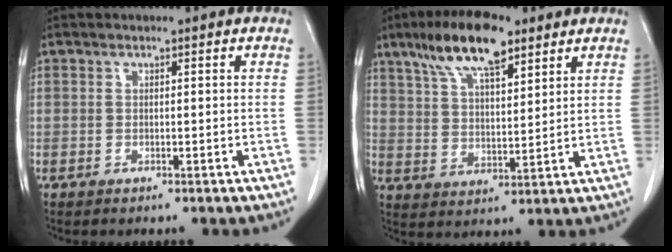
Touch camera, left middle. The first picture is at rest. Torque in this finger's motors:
{"motor_torque": [1.23, -0.91, 0.22, 0.12]}